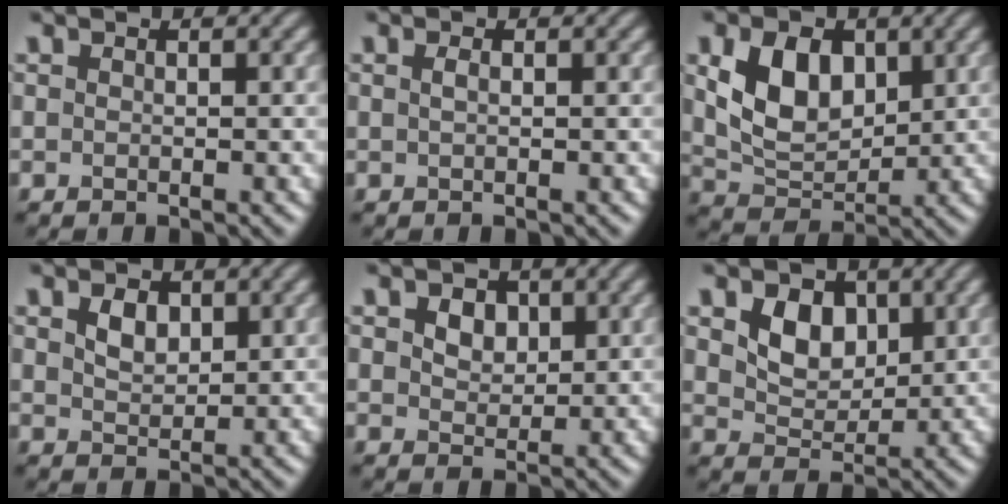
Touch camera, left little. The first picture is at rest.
{"total": 0.7, "force": [0.3, 0.3, 0.5], "torque": [-0.013, 0.003, 0.005]}
{"total": 6.1, "force": [1.7, 4.1, 4.2], "torque": [-0.083, -0.004, 0.034]}
{"total": 2.2, "force": [1.1, 1.4, 1.3], "torque": [-0.029, 0.000, 0.022]}
{"total": 2.9, "force": [1.3, 2.0, 1.6], "torque": [-0.031, 0.006, 0.010]}
{"total": 4.1, "force": [1.5, 2.9, 2.4], "torque": [-0.054, -0.005, 0.022]}